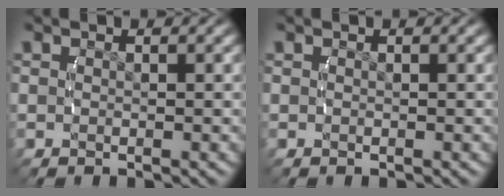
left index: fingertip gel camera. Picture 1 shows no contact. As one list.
[{"total": 0.0}]